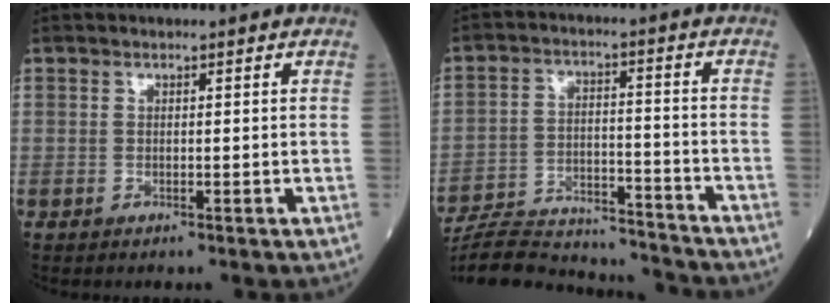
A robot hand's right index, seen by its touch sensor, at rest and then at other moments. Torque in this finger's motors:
{"motor_torque": [-0.49, -0.30, -0.42, -0.10]}